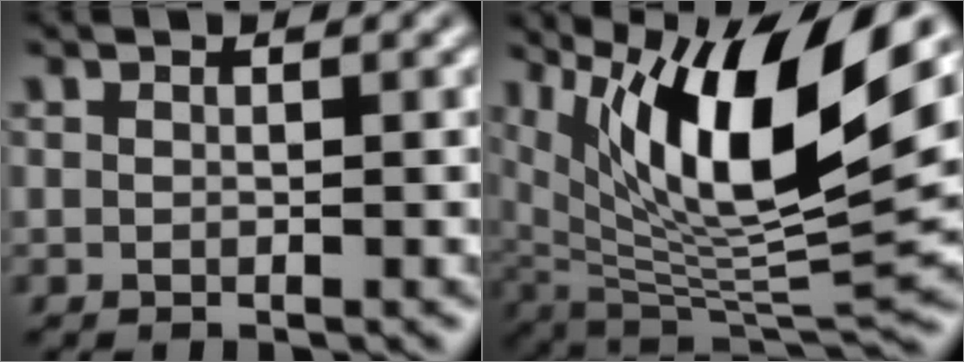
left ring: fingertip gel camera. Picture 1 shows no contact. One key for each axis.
{"total": 13.6, "fx": 6.5, "fy": 4.2, "fz": 11.2, "tx": -0.195, "ty": 0.000, "tz": 0.118}